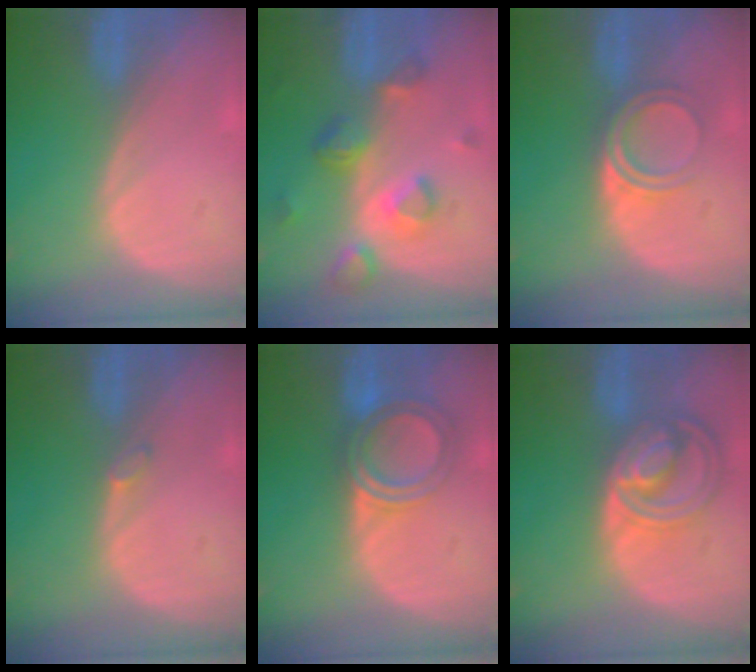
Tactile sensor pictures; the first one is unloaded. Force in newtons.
{"total": 7.8, "press": 6.9, "slide": 3.6}
{"total": 4.8, "press": 4.2, "slide": 2.4}
{"total": 0.9, "press": 0.9, "slide": 0.3}
{"total": 5.7, "press": 5.6, "slide": 1.3}
{"total": 8.6, "press": 7.4, "slide": 4.4}